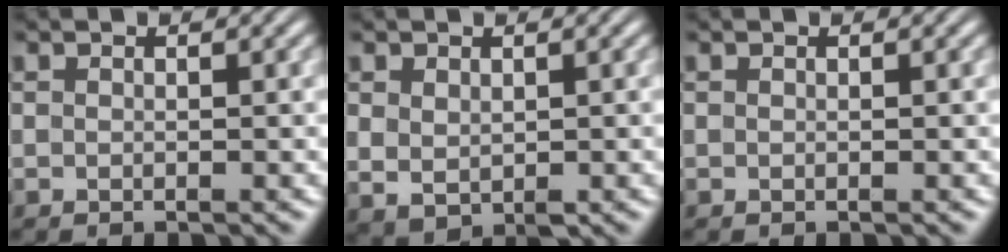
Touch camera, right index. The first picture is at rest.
{"total": 2.6, "force": [0.2, 1.9, 1.7], "torque": [-0.038, -0.016, 0.021]}
{"total": 0.0}